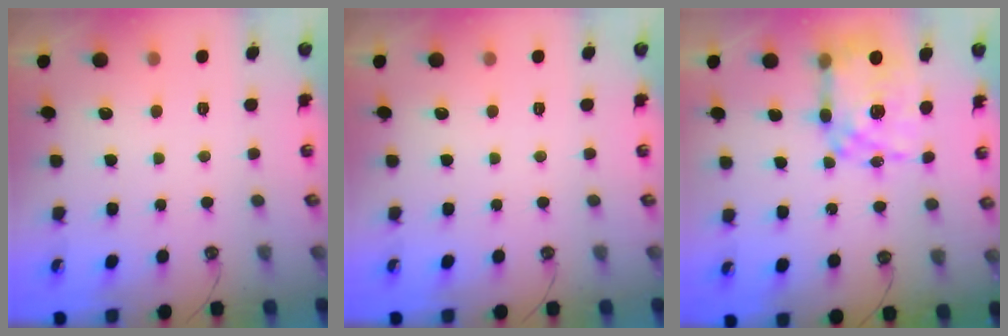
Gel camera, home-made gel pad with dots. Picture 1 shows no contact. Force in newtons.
{"total": 0.0}
{"total": 15.5, "press": 15.4, "slide": 1.3}